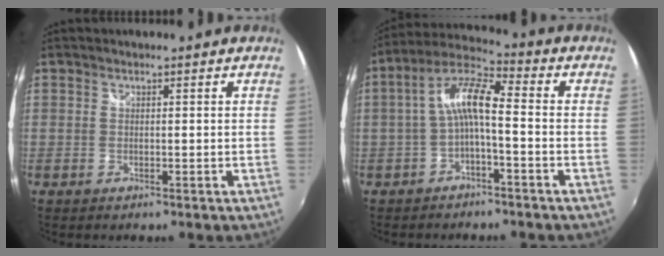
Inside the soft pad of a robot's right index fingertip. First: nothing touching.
{"total": 8.1, "force": [-1.6, 2.0, 7.7], "torque": [-0.168, 0.021, -0.031]}